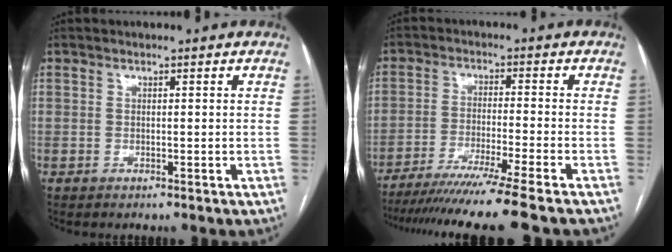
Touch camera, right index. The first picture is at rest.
{"total": 15.4, "force": [-12.9, -2.4, 8.0], "torque": [-0.115, -0.048, -0.203]}